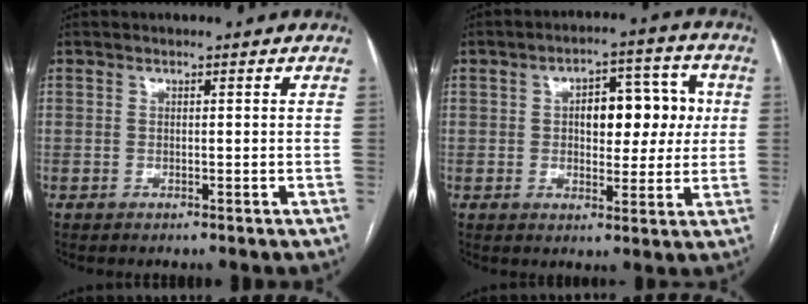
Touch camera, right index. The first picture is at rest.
{"total": 9.6, "force": [1.3, 4.8, 8.2], "torque": [-0.108, 0.030, 0.023]}